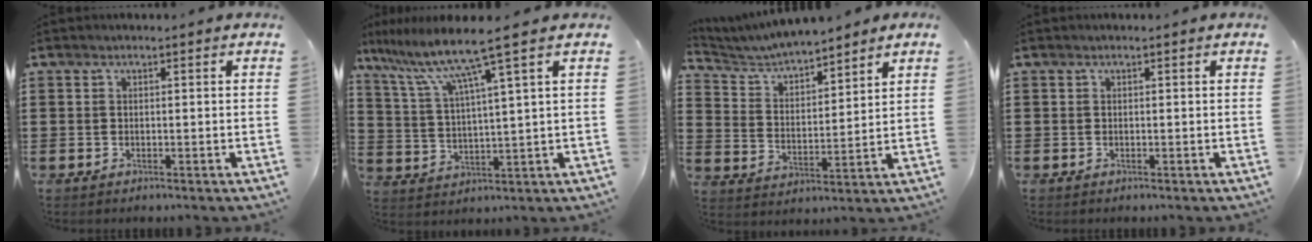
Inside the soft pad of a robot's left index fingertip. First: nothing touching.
{"total": 9.0, "force": [6.2, -0.7, 6.4], "torque": [-0.146, -0.029, 0.101]}
{"total": 5.1, "force": [4.9, 0.5, 1.1], "torque": [-0.047, -0.029, 0.083]}
{"total": 0.0}